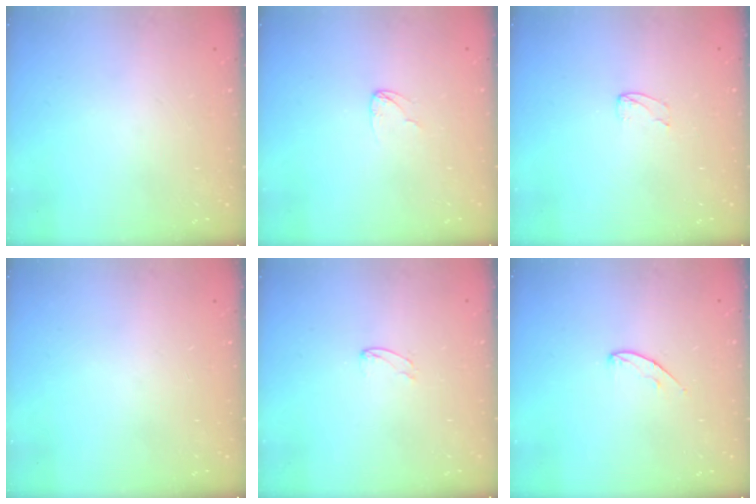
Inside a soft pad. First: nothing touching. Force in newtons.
{"total": 2.7, "press": 2.7, "slide": 0.1}
{"total": 2.4, "press": 2.4, "slide": 0.2}
{"total": 0.0}
{"total": 3.6, "press": 3.6, "slide": 0.3}
{"total": 5.3, "press": 5.3, "slide": 0.5}